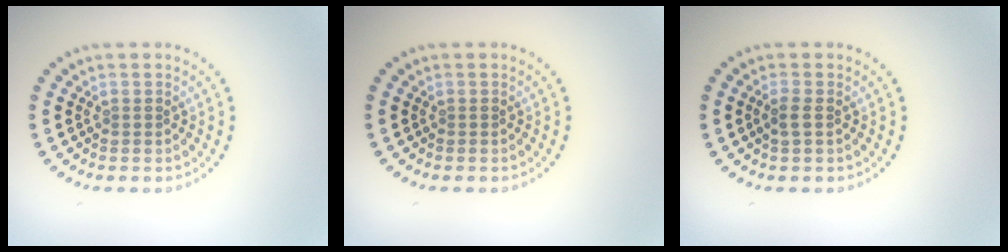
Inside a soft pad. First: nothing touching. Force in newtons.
{"total": 0.0}
{"total": 1.3, "press": 1.2, "slide": 0.5}